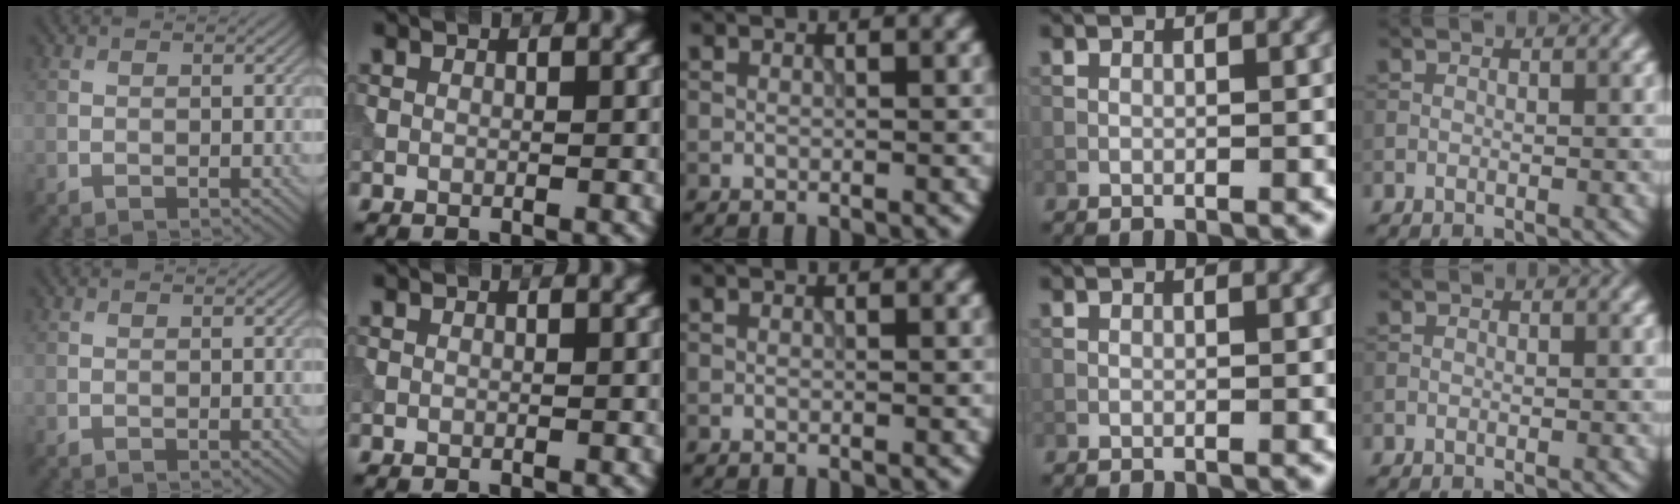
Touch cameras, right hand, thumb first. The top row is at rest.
{}